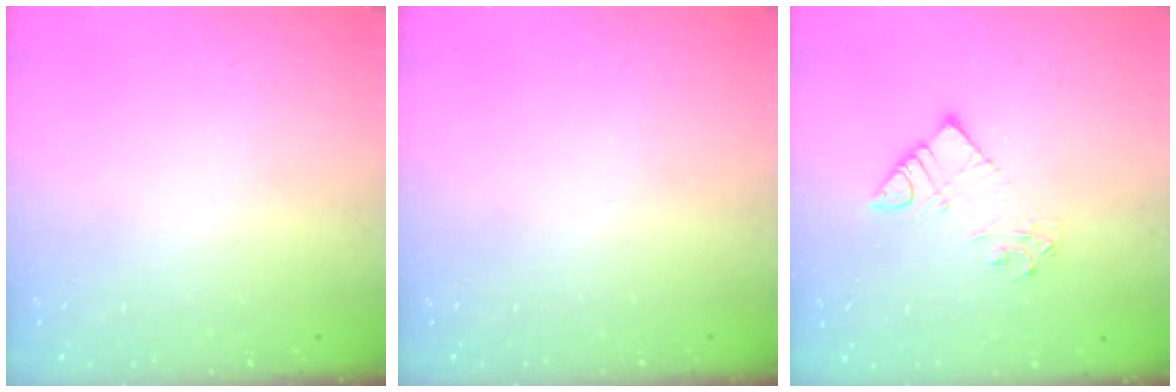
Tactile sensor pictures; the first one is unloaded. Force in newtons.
{"total": 0.0}
{"total": 6.3, "press": 6.3, "slide": 0.4}